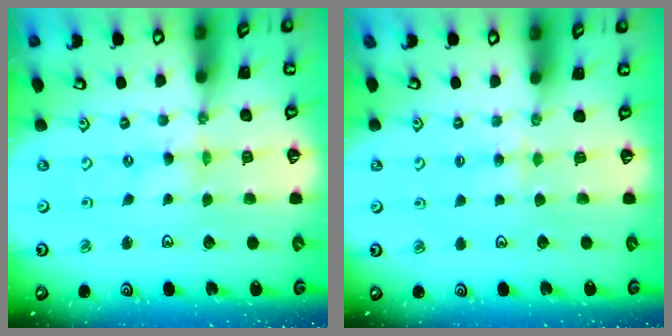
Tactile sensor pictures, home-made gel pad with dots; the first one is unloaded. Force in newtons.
{"total": 4.6, "press": 4.6, "slide": 0.4}